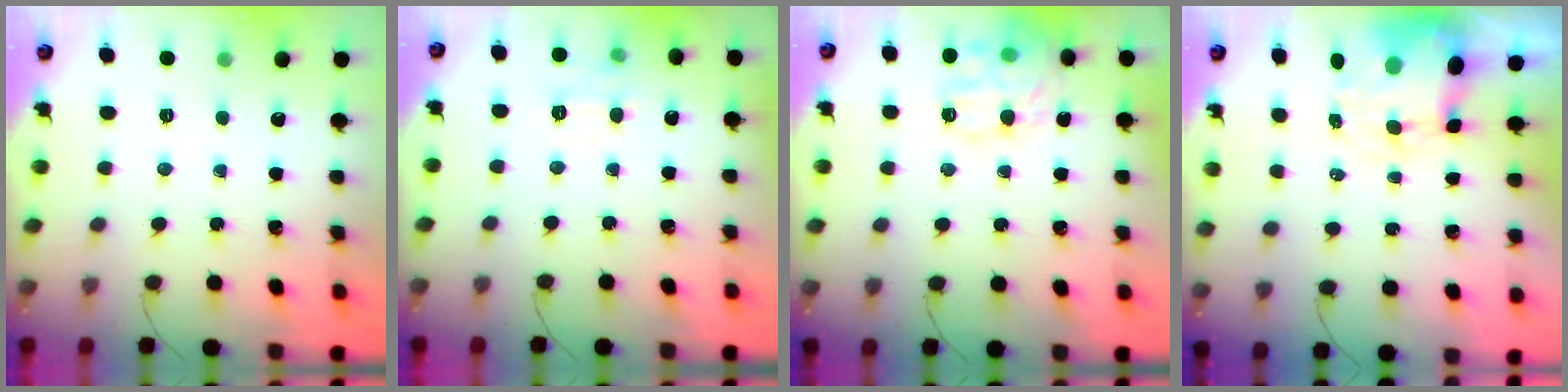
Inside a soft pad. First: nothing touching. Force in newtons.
{"total": 7.8, "press": 7.6, "slide": 1.7}
{"total": 12.2, "press": 12.2, "slide": 1.0}
{"total": 9.0, "press": 8.4, "slide": 3.0}